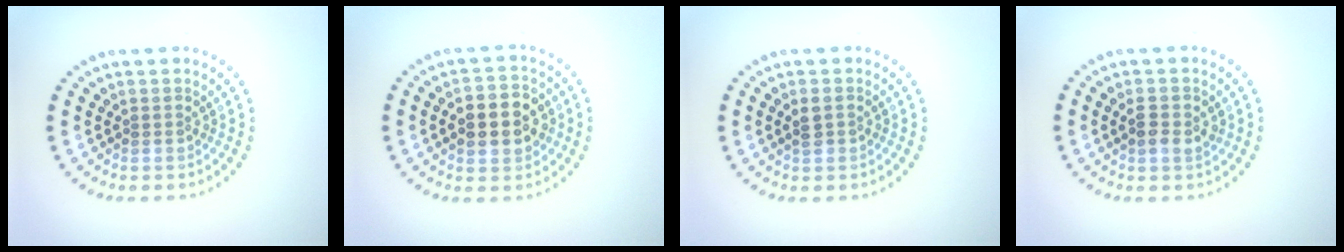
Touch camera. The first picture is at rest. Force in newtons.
{"total": 5.1, "press": 5.1, "slide": 0.4}
{"total": 1.4, "press": 1.4, "slide": 0.2}
{"total": 2.0, "press": 2.0, "slide": 0.3}